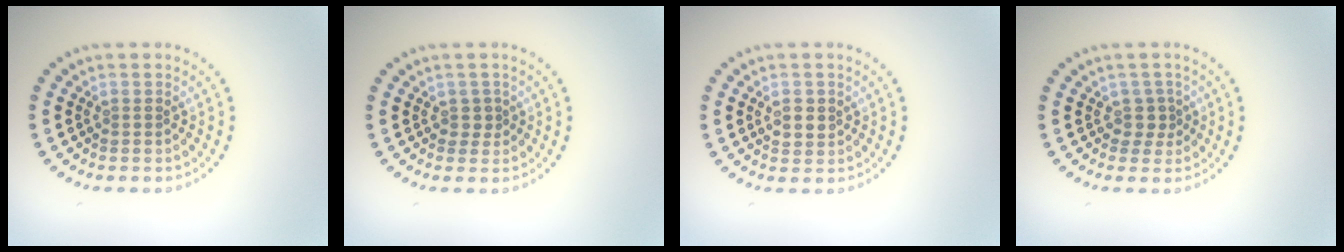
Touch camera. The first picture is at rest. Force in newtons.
{"total": 1.0, "press": 0.8, "slide": 0.6}
{"total": 1.7, "press": 1.6, "slide": 0.5}
{"total": 1.5, "press": 1.1, "slide": 1.0}